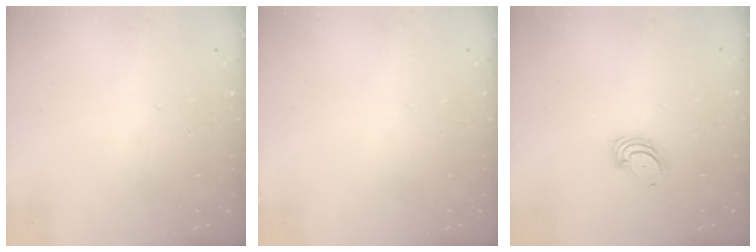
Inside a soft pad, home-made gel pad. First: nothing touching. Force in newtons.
{"total": 0.0}
{"total": 3.5, "press": 3.5, "slide": 0.4}